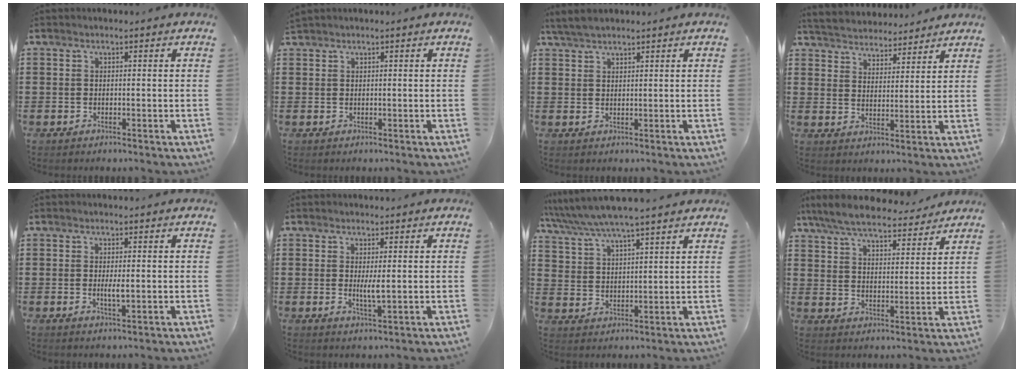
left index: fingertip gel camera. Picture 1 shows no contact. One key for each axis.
{"total": 0.7, "fx": 0.7, "fy": 0.1, "fz": 0.1, "tx": -0.004, "ty": -0.001, "tz": 0.015}
{"total": 3.3, "fx": 2.9, "fy": 0.7, "fz": 1.3, "tx": -0.033, "ty": 0.003, "tz": 0.056}
{"total": 4.1, "fx": 4.1, "fy": 0.5, "fz": -0.5, "tx": -0.011, "ty": -0.023, "tz": 0.071}
{"total": 2.2, "fx": 0.0, "fy": 0.4, "fz": 2.2, "tx": -0.040, "ty": -0.005, "tz": 0.001}
{"total": 3.0, "fx": 0.5, "fy": 0.4, "fz": 2.9, "tx": -0.057, "ty": -0.005, "tz": 0.009}
{"total": 6.3, "fx": 5.8, "fy": 0.7, "fz": 2.3, "tx": -0.065, "ty": -0.023, "tz": 0.103}
{"total": 7.4, "fx": 6.8, "fy": 1.1, "fz": 2.7, "tx": -0.079, "ty": -0.030, "tz": 0.122}